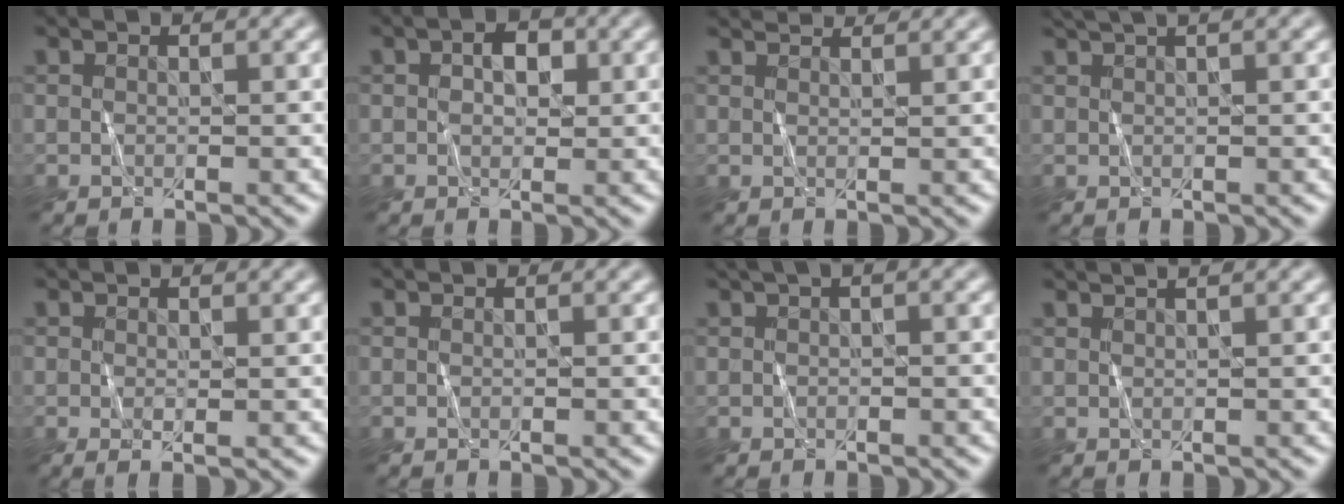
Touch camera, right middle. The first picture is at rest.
{"total": 2.2, "force": [0.2, 1.5, 1.6], "torque": [-0.023, 0.004, 0.002]}
{"total": 3.0, "force": [2.8, 0.7, 1.0], "torque": [-0.006, 0.010, 0.022]}
{"total": 2.7, "force": [1.9, 0.7, 1.8], "torque": [-0.016, 0.008, 0.020]}
{"total": 0.9, "force": [0.1, 0.1, 0.9], "torque": [-0.019, -0.002, 0.001]}
{"total": 0.0}
{"total": 2.3, "force": [1.1, 0.9, 1.8], "torque": [-0.017, 0.002, 0.006]}
{"total": 2.3, "force": [1.7, 0.8, 1.3], "torque": [-0.003, 0.010, 0.001]}